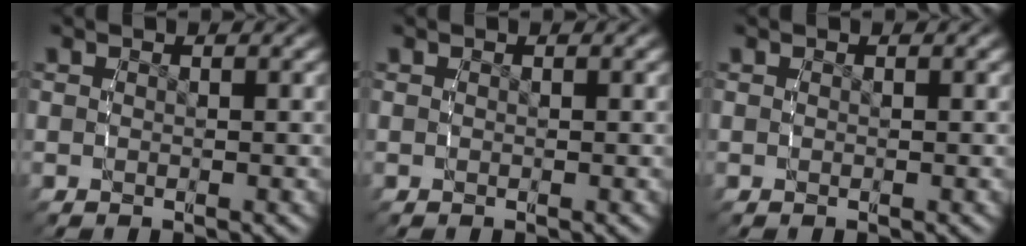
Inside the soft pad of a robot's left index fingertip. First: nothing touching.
{"total": 0.0}
{"total": 0.0}